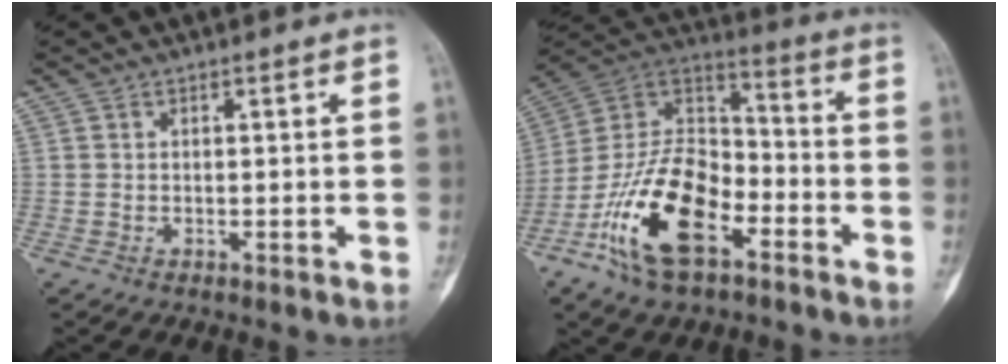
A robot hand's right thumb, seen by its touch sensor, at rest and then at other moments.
{"total": 19.8, "force": [-9.2, 10.4, 14.1], "torque": [-0.247, 0.067, -0.174]}